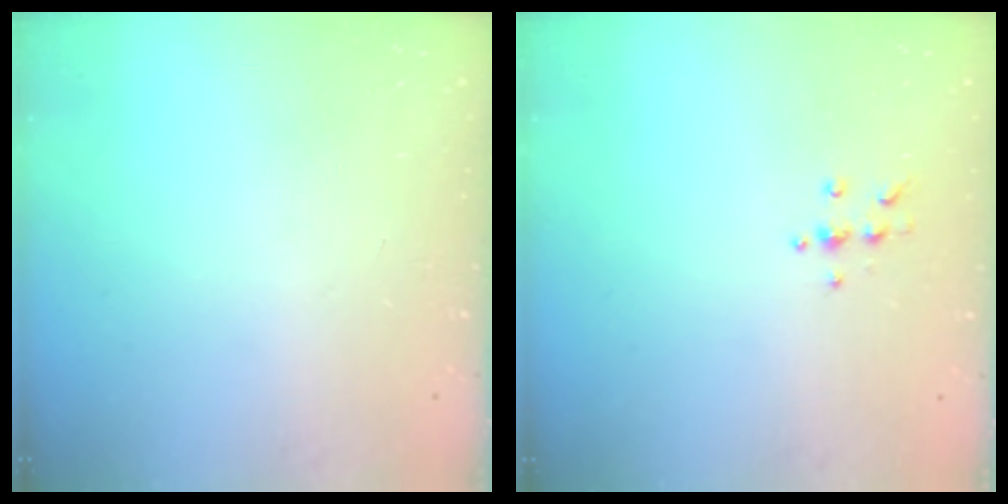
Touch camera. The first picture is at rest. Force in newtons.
{"total": 5.0, "press": 4.9, "slide": 0.5}